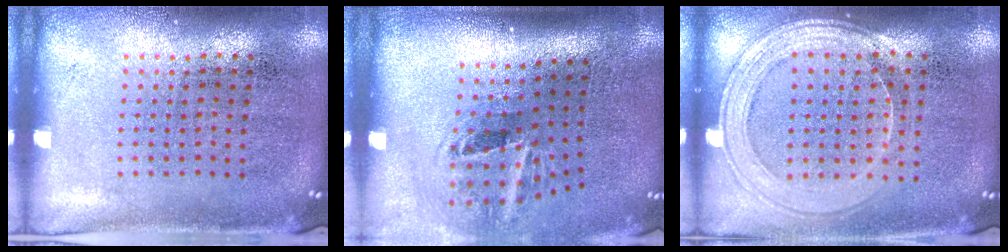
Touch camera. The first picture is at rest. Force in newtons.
{"total": 2.0, "press": 1.2, "slide": 1.6}
{"total": 1.6, "press": 1.4, "slide": 0.7}